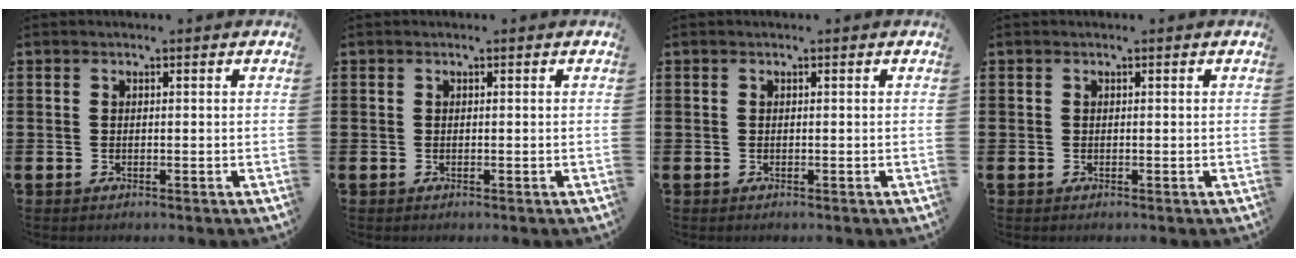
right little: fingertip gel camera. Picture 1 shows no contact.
{"total": 0.0}
{"total": 0.0}
{"total": 0.0}